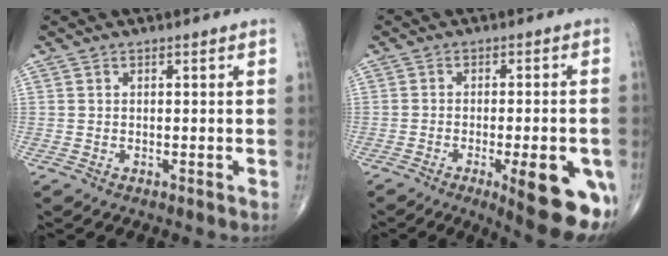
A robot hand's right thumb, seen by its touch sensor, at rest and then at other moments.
{"total": 15.2, "force": [-4.6, 5.0, 13.6], "torque": [-0.140, -0.015, -0.047]}